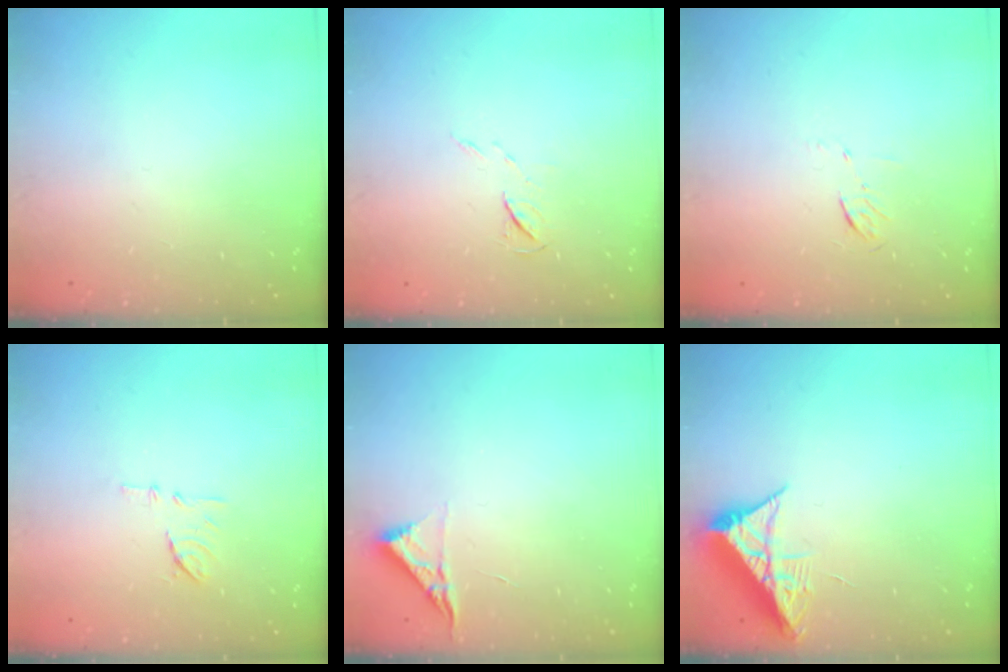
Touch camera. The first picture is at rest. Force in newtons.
{"total": 5.2, "press": 5.1, "slide": 0.8}
{"total": 4.0, "press": 3.7, "slide": 1.3}
{"total": 7.5, "press": 7.5, "slide": 0.8}
{"total": 5.1, "press": 5.0, "slide": 0.7}
{"total": 7.7, "press": 7.7, "slide": 0.4}